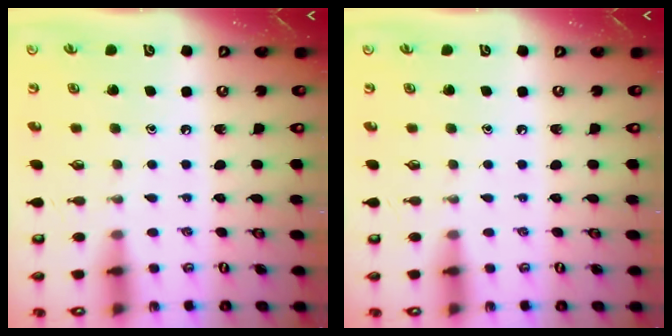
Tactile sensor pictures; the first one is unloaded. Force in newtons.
{"total": 0.0}